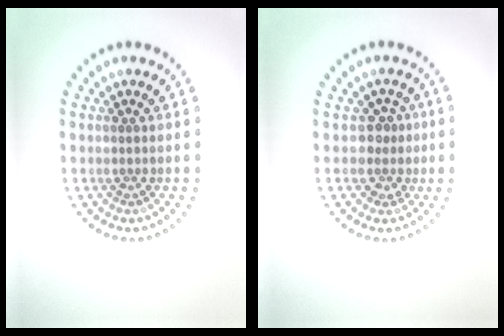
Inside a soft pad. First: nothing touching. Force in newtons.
{"total": 2.2, "press": 1.7, "slide": 1.4}